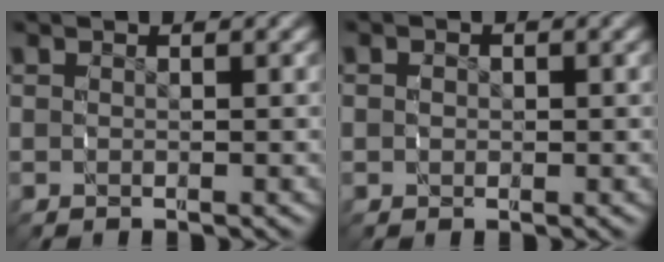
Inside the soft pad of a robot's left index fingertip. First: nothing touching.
{"total": 1.3, "force": [0.2, 1.2, 0.5], "torque": [-0.013, 0.000, 0.003]}